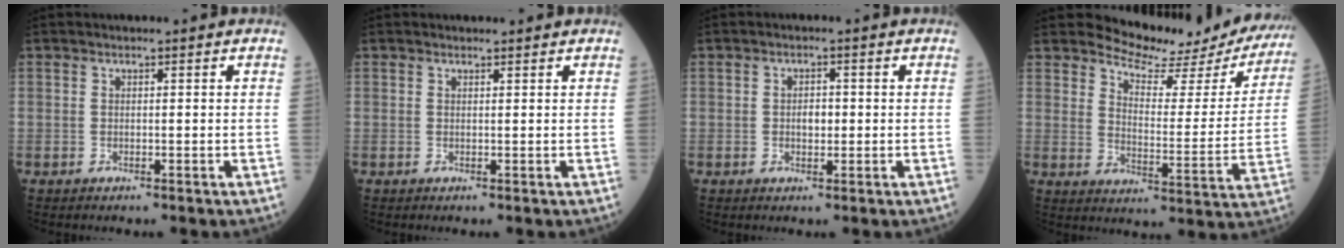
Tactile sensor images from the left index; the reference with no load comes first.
{"total": 0.5, "force": [0.5, 0.2, 0.0], "torque": [-0.008, -0.003, 0.006]}
{"total": 2.3, "force": [-0.1, 1.3, 1.9], "torque": [-0.031, 0.003, -0.002]}
{"total": 16.6, "force": [15.9, 3.4, 3.4], "torque": [-0.039, -0.069, 0.183]}